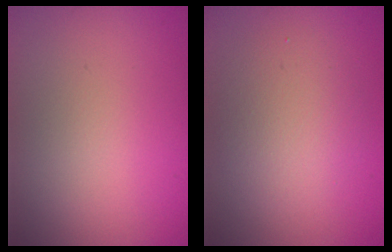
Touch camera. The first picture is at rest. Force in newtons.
{"total": 3.4, "press": 3.4, "slide": 0.2}